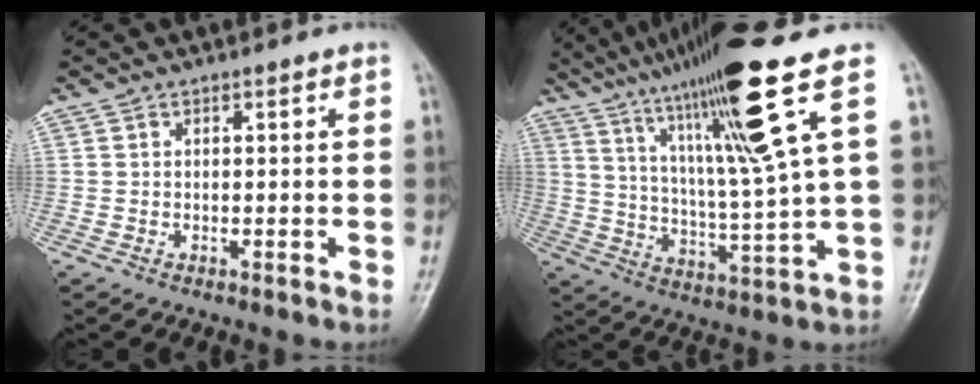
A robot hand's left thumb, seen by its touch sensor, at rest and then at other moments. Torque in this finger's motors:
{"motor_torque": [2.85, 1.71, 1.91, -0.86, 0.42]}